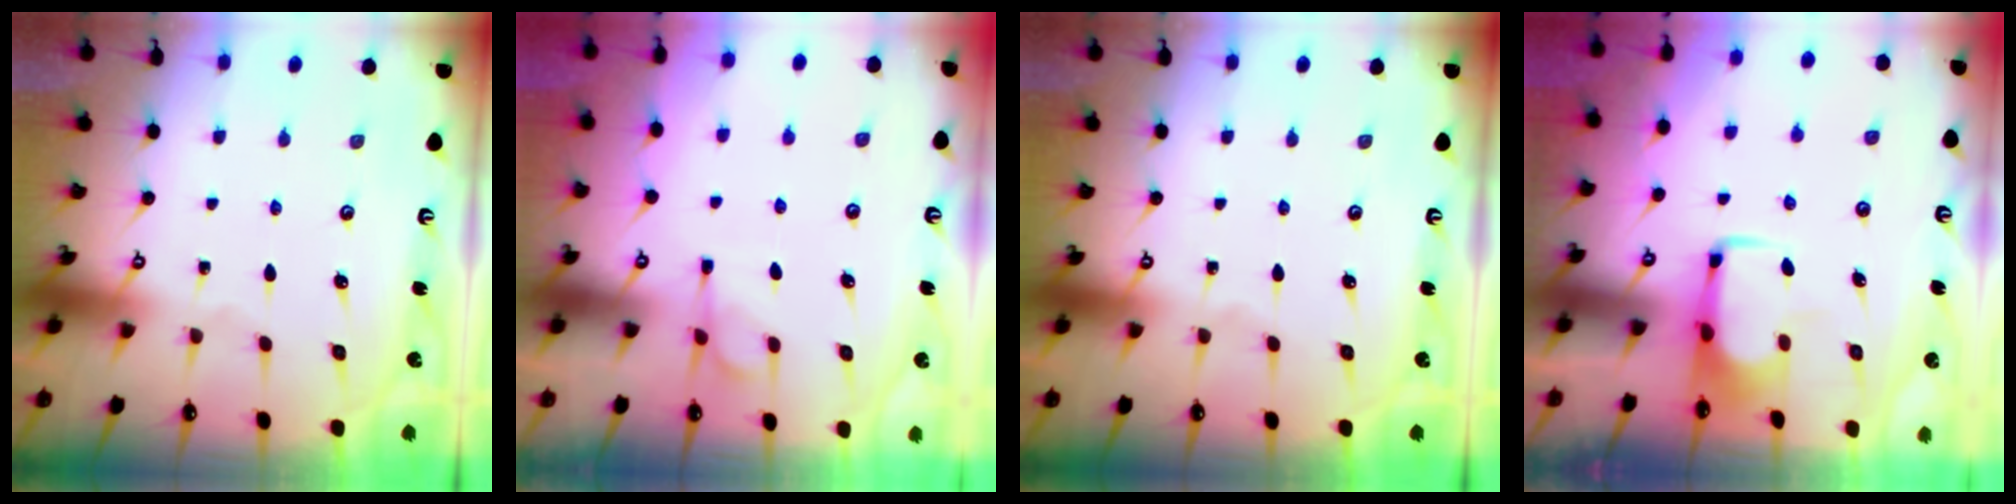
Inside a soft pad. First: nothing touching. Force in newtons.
{"total": 1.5, "press": 0.9, "slide": 1.2}
{"total": 0.0}
{"total": 1.9, "press": 1.9, "slide": 0.5}